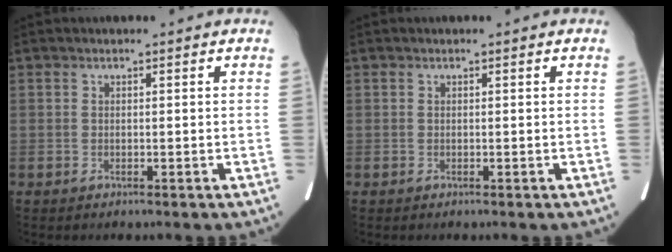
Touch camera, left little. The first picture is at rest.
{"total": 0.0}